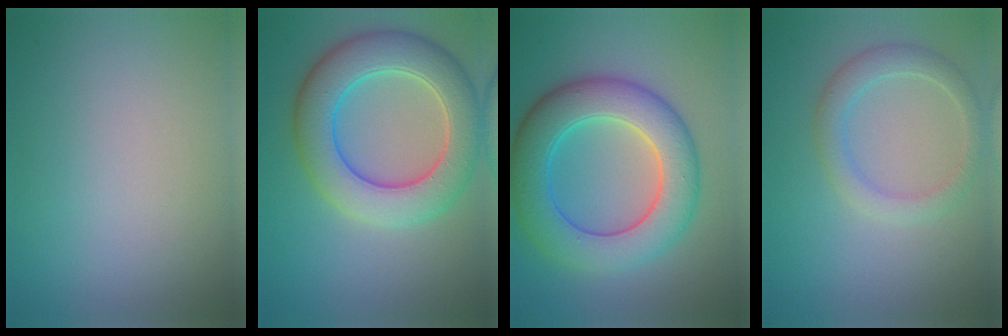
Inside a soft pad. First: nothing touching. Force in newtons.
{"total": 8.1, "press": 8.1, "slide": 0.5}
{"total": 8.7, "press": 8.7, "slide": 0.3}
{"total": 2.7, "press": 2.7, "slide": 0.0}